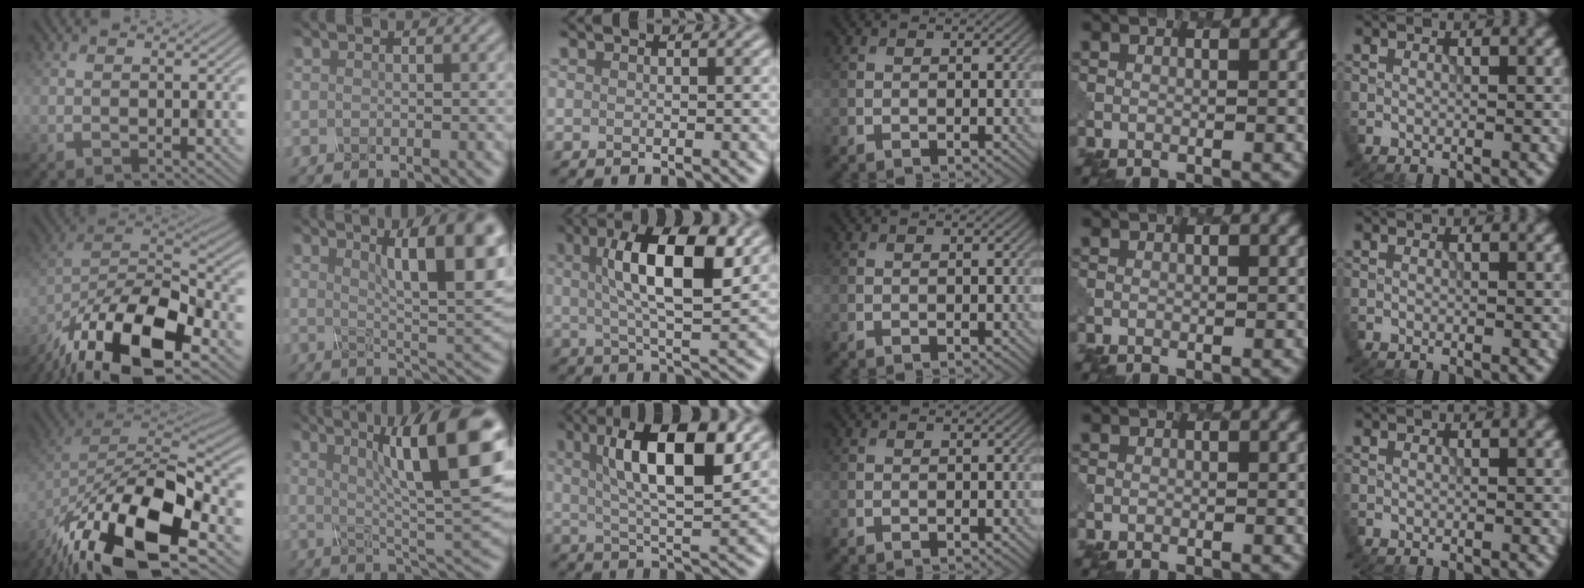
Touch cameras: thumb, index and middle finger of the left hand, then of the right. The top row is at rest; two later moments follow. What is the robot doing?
{"motion": "twist", "object": "rubiks cube"}